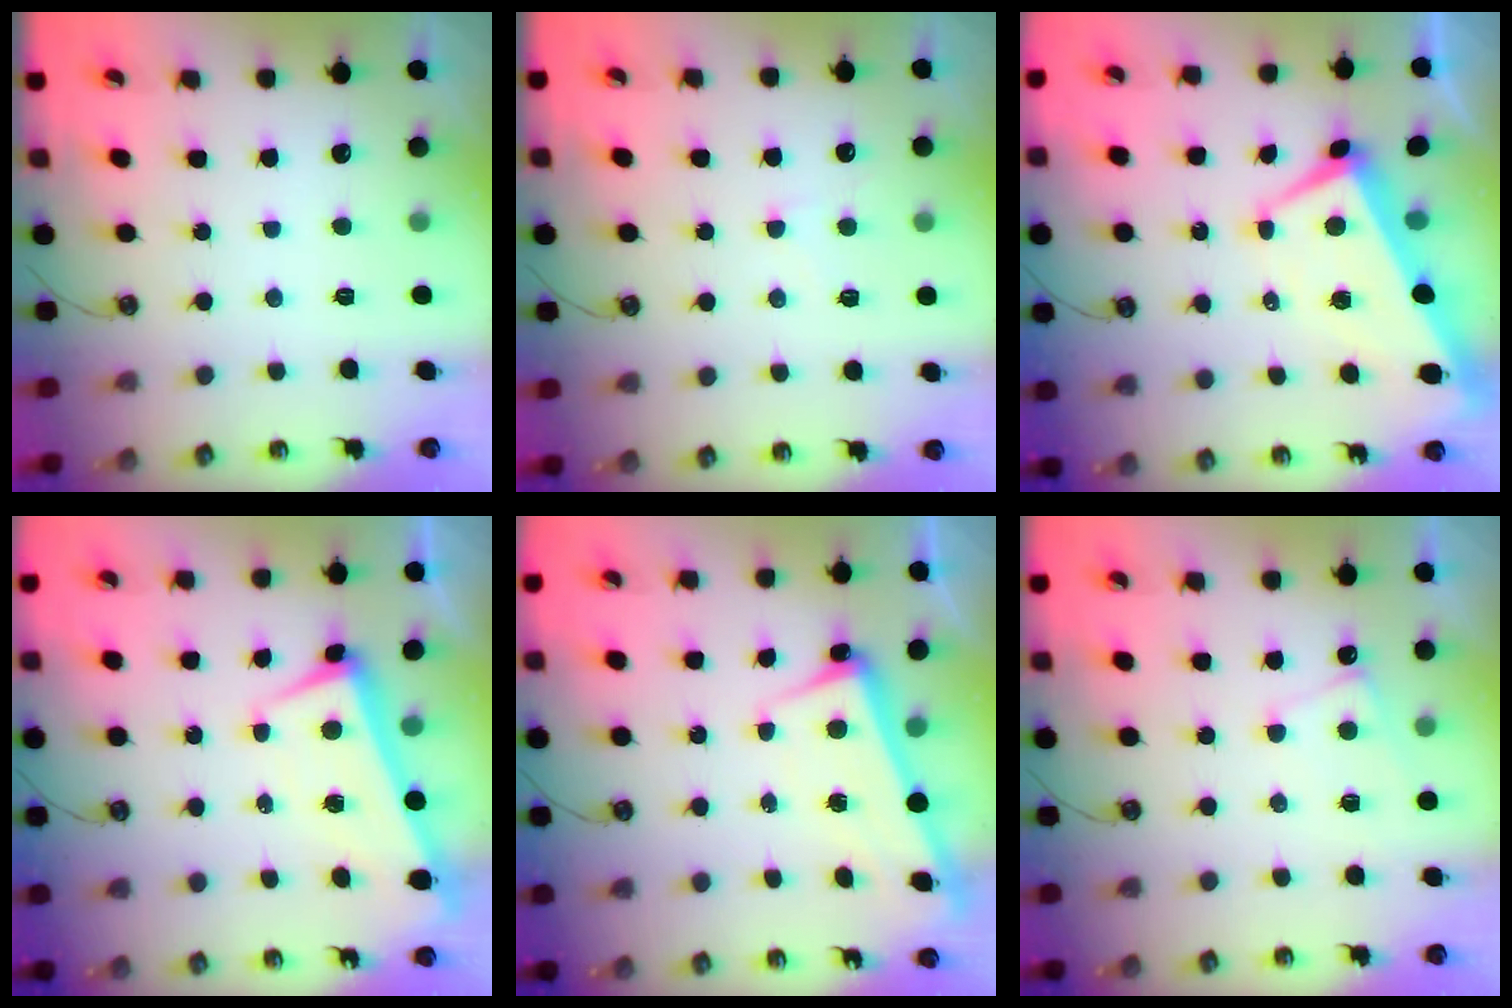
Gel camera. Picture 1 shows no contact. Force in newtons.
{"total": 5.0, "press": 5.0, "slide": 0.5}
{"total": 2.2, "press": 1.9, "slide": 1.1}
{"total": 2.0, "press": 1.9, "slide": 0.6}
{"total": 2.2, "press": 2.0, "slide": 0.9}
{"total": 1.5, "press": 1.4, "slide": 0.4}